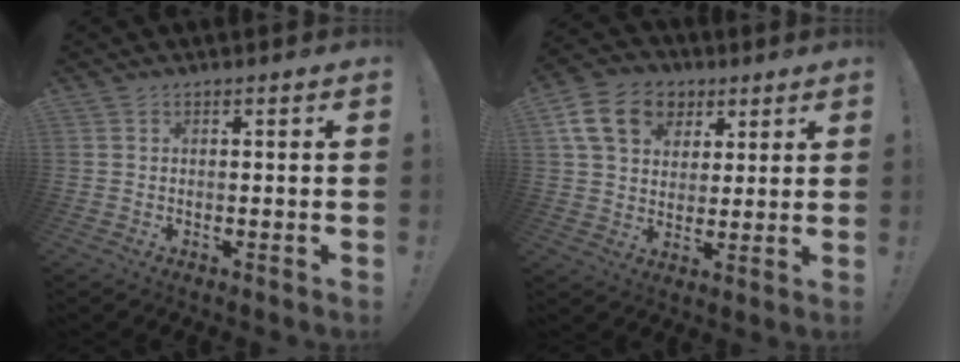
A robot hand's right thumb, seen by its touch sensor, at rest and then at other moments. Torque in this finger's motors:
{"motor_torque": [0.40, 0.43, 0.53, 0.02, 0.03]}